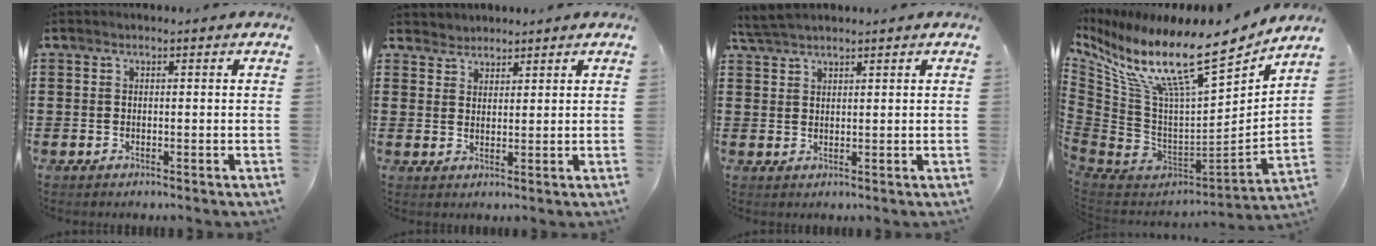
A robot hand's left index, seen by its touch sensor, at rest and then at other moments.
{"total": 2.3, "force": [2.1, 0.8, -0.6], "torque": [0.003, 0.003, 0.042]}
{"total": 2.9, "force": [2.7, 0.2, 1.0], "torque": [-0.027, 0.002, 0.053]}
{"total": 15.3, "force": [10.2, 3.7, 10.8], "torque": [-0.214, -0.076, 0.165]}